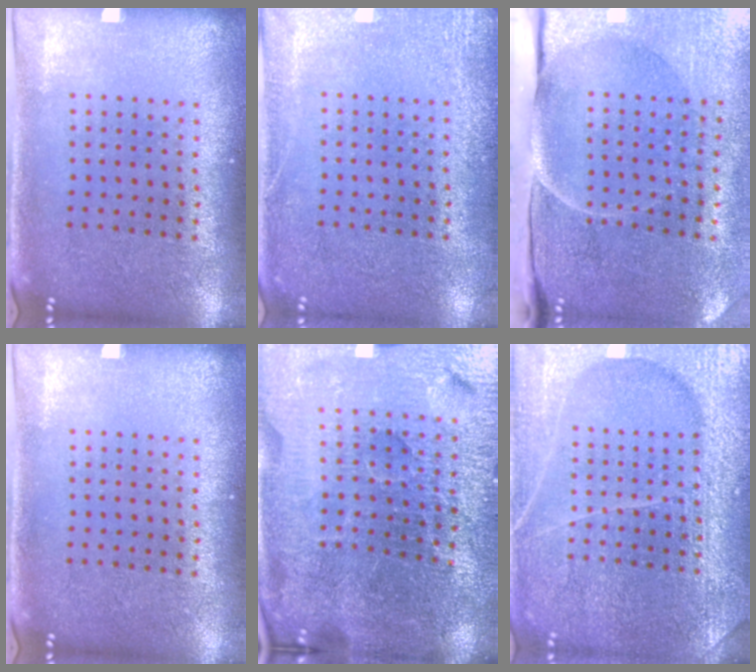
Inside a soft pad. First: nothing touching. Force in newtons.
{"total": 2.8, "press": 2.7, "slide": 0.4}
{"total": 4.9, "press": 3.9, "slide": 2.9}
{"total": 0.0}
{"total": 5.5, "press": 5.1, "slide": 2.0}
{"total": 6.6, "press": 6.5, "slide": 0.9}